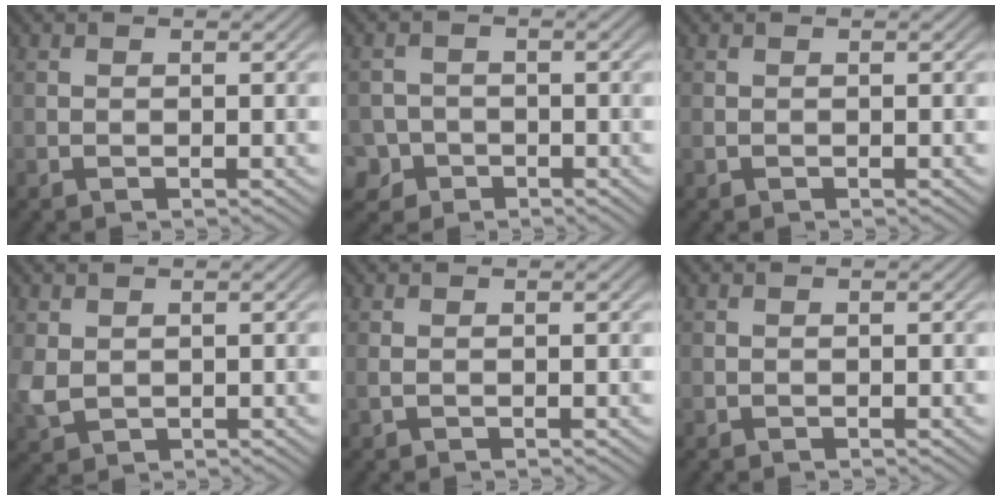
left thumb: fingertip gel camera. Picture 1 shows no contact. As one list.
[{"total": 3.5, "force": [-1.8, 2.9, 0.8], "torque": [-0.012, -0.003, -0.041]}, {"total": 0.0}, {"total": 2.9, "force": [0.5, 2.2, 1.7], "torque": [-0.054, -0.003, 0.014]}, {"total": 0.7, "force": [0.1, 0.2, 0.6], "torque": [-0.017, 0.001, 0.000]}, {"total": 0.0}]